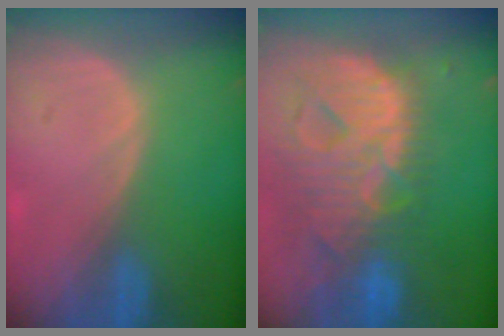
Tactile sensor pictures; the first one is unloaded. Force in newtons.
{"total": 13.5, "press": 11.5, "slide": 7.1}